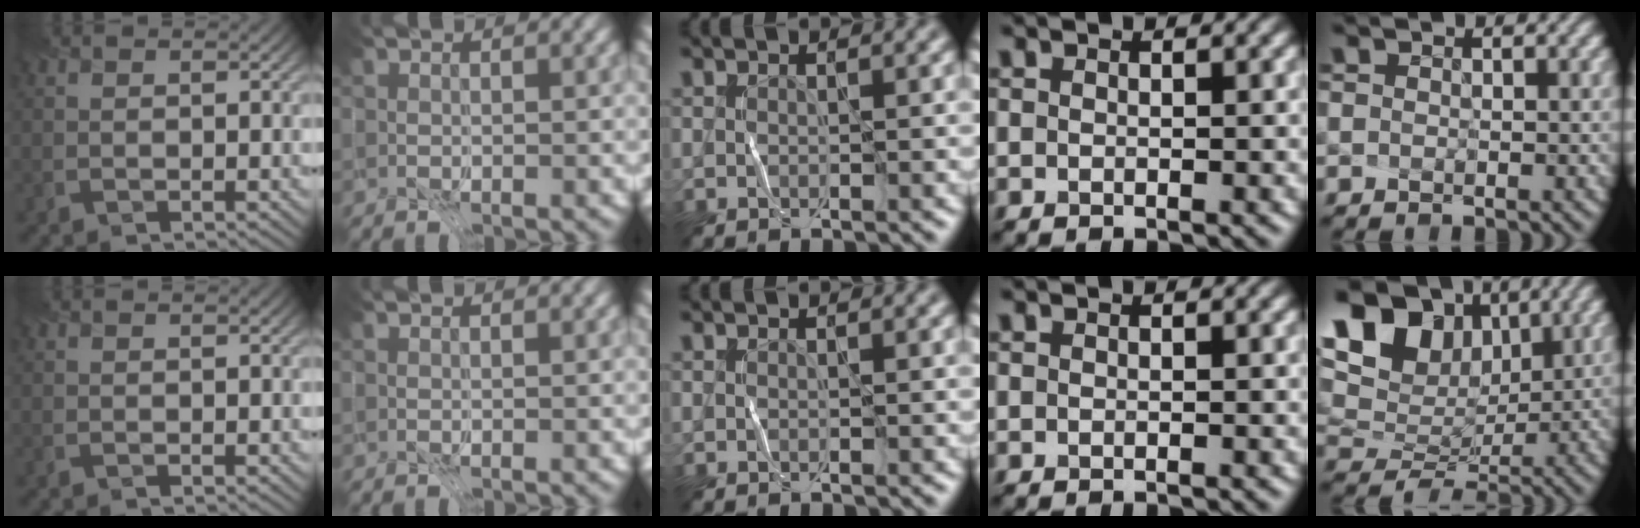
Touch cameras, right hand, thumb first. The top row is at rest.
{"little": {"total": 12.5, "force": [5.2, 8.8, 7.2], "torque": [-0.171, 0.024, 0.104]}}